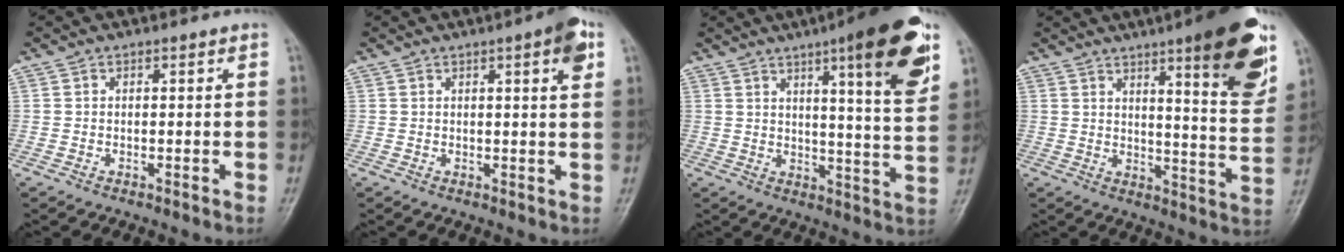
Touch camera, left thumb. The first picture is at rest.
{"total": 5.1, "force": [2.3, 0.8, 4.4], "torque": [-0.055, -0.005, 0.026]}
{"total": 16.9, "force": [8.8, 2.7, 14.1], "torque": [-0.174, -0.038, 0.120]}
{"total": 18.1, "force": [10.0, 3.3, 14.7], "torque": [-0.164, -0.054, 0.140]}